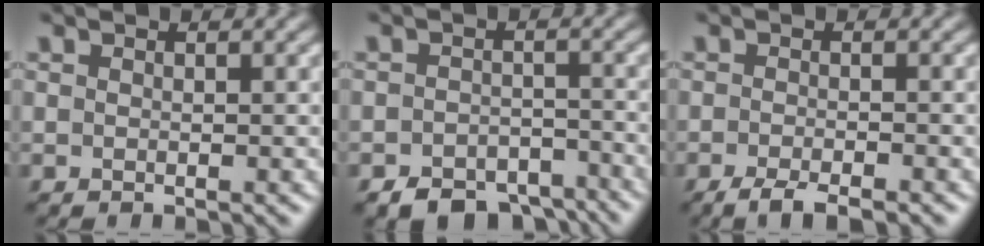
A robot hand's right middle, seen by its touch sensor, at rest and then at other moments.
{"total": 5.1, "force": [-4.1, 2.4, 1.7], "torque": [-0.016, -0.009, -0.068]}
{"total": 3.3, "force": [-2.5, 0.6, 2.0], "torque": [-0.031, -0.004, -0.049]}